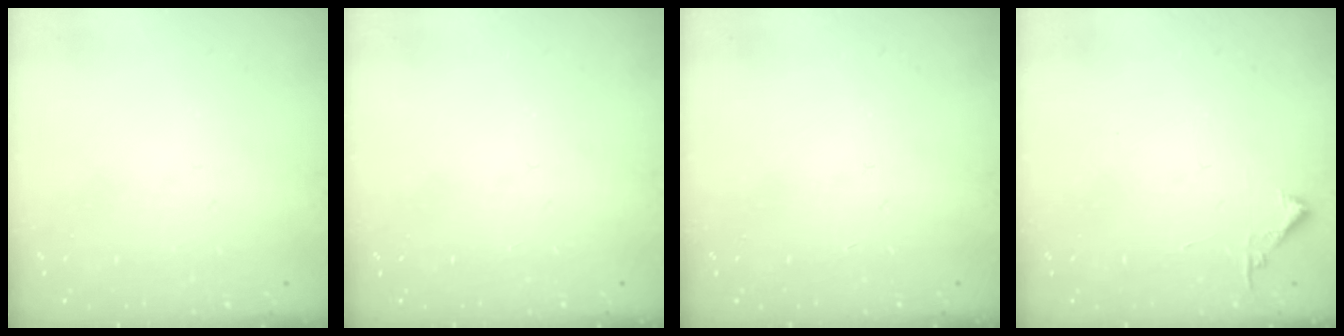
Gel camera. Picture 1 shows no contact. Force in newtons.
{"total": 0.0}
{"total": 0.0}
{"total": 4.4, "press": 4.4, "slide": 0.4}